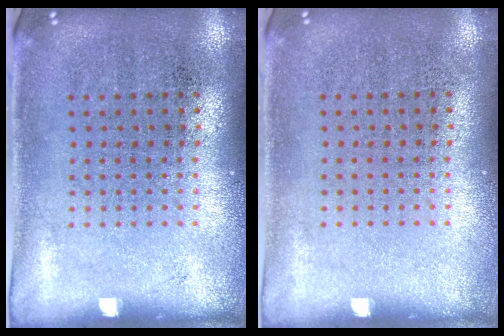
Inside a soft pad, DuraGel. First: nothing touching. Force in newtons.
{"total": 0.0}